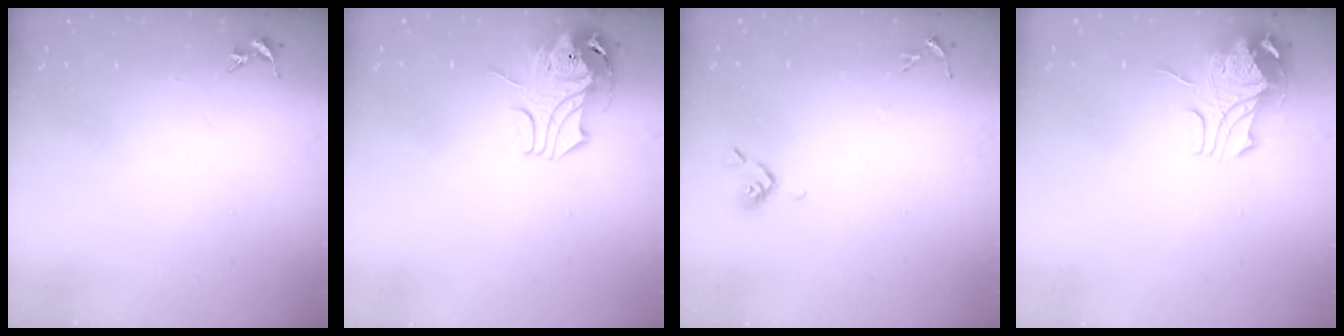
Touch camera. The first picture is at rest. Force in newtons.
{"total": 9.5, "press": 9.4, "slide": 1.2}
{"total": 5.8, "press": 5.8, "slide": 0.7}
{"total": 9.6, "press": 9.6, "slide": 1.1}